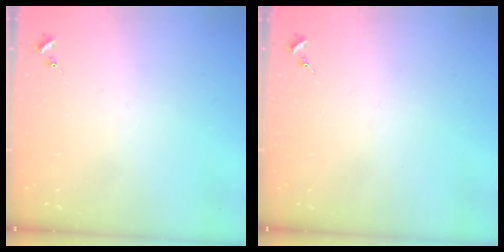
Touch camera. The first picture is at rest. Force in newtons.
{"total": 0.0}